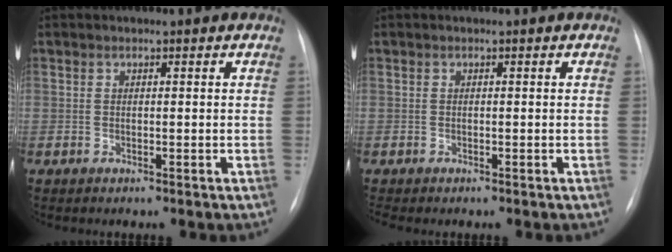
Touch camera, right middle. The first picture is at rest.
{"total": 0.7, "force": [-0.6, 0.1, 0.3], "torque": [-0.007, -0.004, -0.007]}